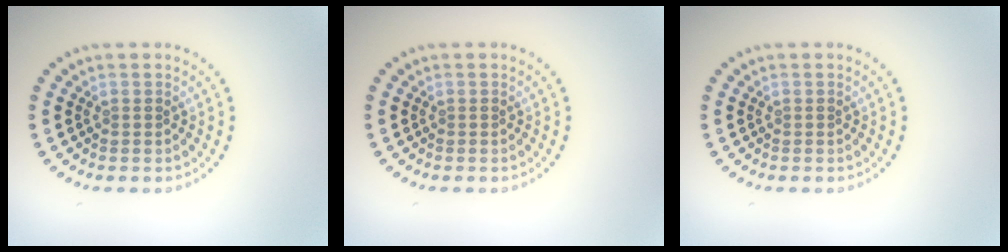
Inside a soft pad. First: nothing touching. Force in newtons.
{"total": 0.0}
{"total": 0.0}